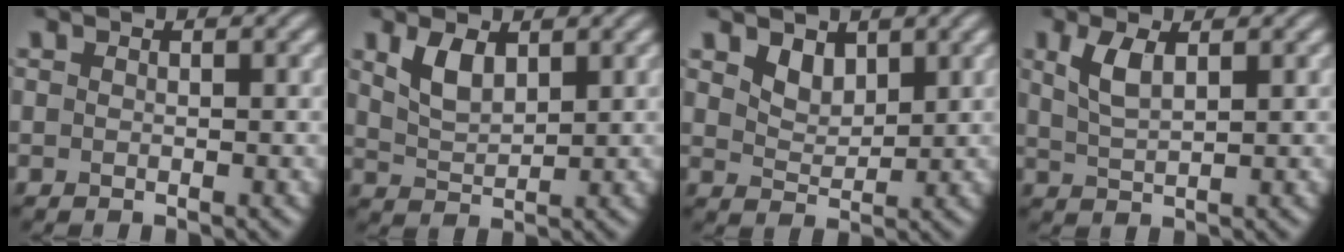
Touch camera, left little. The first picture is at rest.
{"total": 3.1, "force": [1.7, 1.6, 2.1], "torque": [-0.049, -0.001, 0.037]}
{"total": 2.3, "force": [1.5, 1.4, 1.0], "torque": [-0.026, -0.006, 0.031]}
{"total": 2.9, "force": [1.3, 1.1, 2.3], "torque": [-0.053, 0.002, 0.029]}